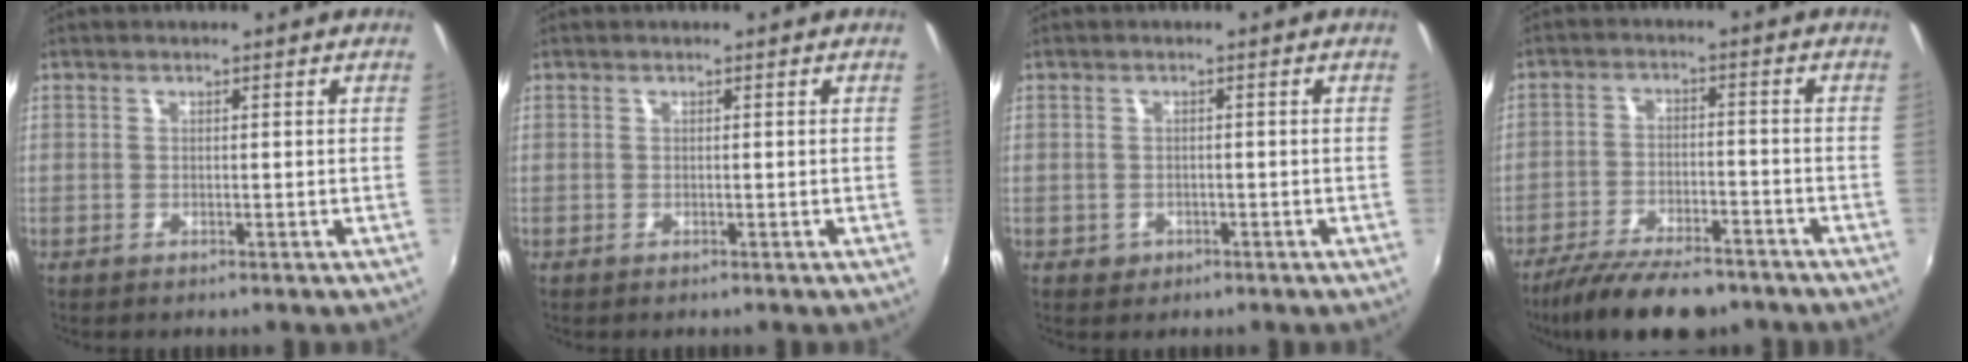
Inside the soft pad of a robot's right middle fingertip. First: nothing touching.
{"total": 0.0}
{"total": 1.8, "force": [-0.6, 1.6, 0.4], "torque": [-0.010, -0.002, -0.007]}
{"total": 14.3, "force": [-11.5, 4.5, 7.2], "torque": [-0.154, -0.026, -0.184]}